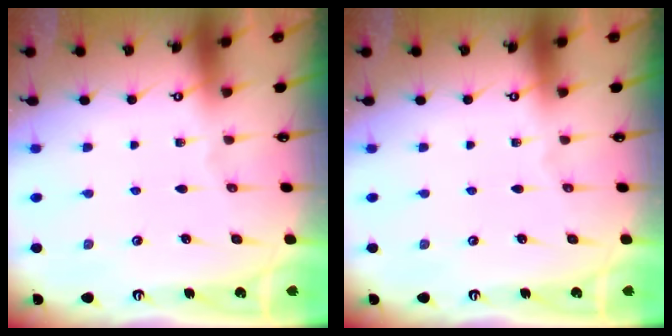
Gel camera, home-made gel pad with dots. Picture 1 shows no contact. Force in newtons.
{"total": 0.0}